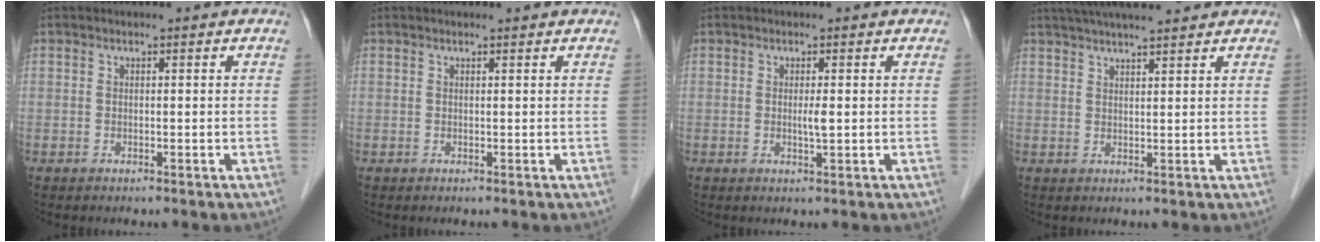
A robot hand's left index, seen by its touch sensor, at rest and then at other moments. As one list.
[{"total": 0.9, "force": [0.9, 0.0, 0.2], "torque": [-0.009, 0.007, 0.013]}, {"total": 1.5, "force": [0.1, 0.0, 1.5], "torque": [-0.030, -0.002, 0.002]}, {"total": 10.5, "force": [9.1, 1.1, 5.0], "torque": [-0.080, 0.034, 0.133]}]